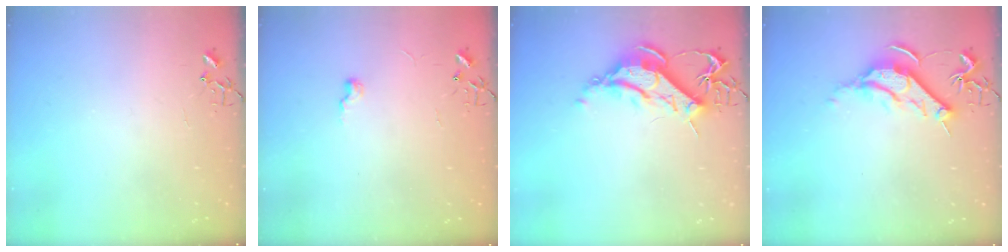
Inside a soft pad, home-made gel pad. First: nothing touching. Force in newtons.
{"total": 5.9, "press": 5.8, "slide": 0.6}
{"total": 12.1, "press": 12.0, "slide": 1.3}
{"total": 10.4, "press": 10.4, "slide": 0.2}